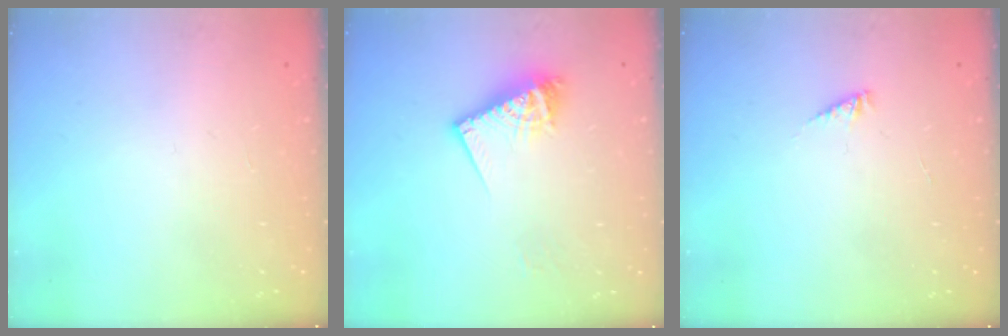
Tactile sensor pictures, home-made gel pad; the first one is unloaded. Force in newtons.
{"total": 10.6, "press": 10.6, "slide": 1.1}
{"total": 2.5, "press": 2.5, "slide": 0.2}